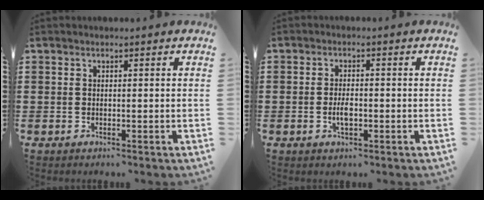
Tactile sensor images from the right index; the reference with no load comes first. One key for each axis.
{"total": 2.8, "fx": -0.6, "fy": 1.0, "fz": 2.6, "tx": -0.058, "ty": -0.004, "tz": -0.012}